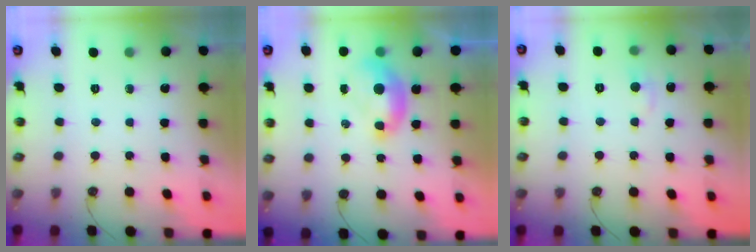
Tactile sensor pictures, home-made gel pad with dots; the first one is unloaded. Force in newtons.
{"total": 1.5, "press": 1.4, "slide": 0.6}
{"total": 1.6, "press": 1.5, "slide": 0.6}